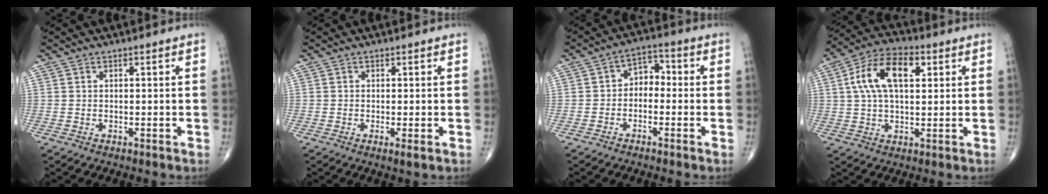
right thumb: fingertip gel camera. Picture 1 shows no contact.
{"total": 1.5, "force": [-0.4, 0.2, 1.4], "torque": [-0.030, -0.007, -0.012]}
{"total": 4.8, "force": [-1.1, 3.5, 3.1], "torque": [-0.024, 0.031, -0.035]}
{"total": 12.5, "force": [3.3, 6.6, 10.1], "torque": [-0.182, 0.021, 0.053]}